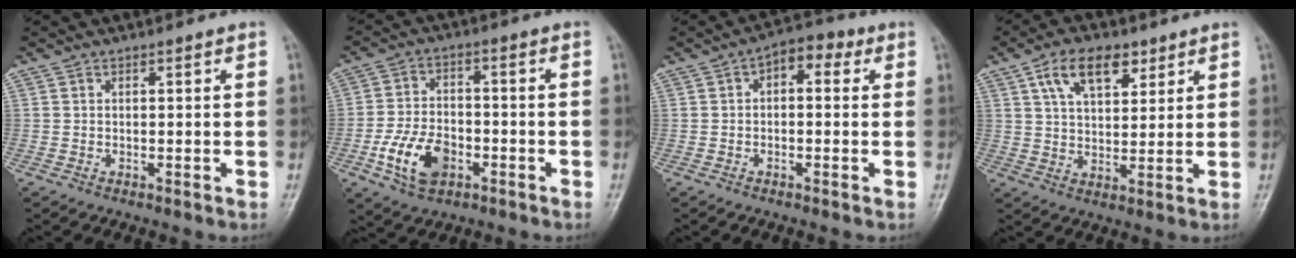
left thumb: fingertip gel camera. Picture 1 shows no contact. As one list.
[{"total": 10.0, "force": [-4.0, 6.3, 6.6], "torque": [-0.112, 0.019, -0.072]}, {"total": 5.7, "force": [1.4, 3.4, 4.4], "torque": [-0.038, 0.021, 0.007]}, {"total": 9.5, "force": [5.0, 5.2, 6.2], "torque": [-0.086, -0.017, 0.087]}]